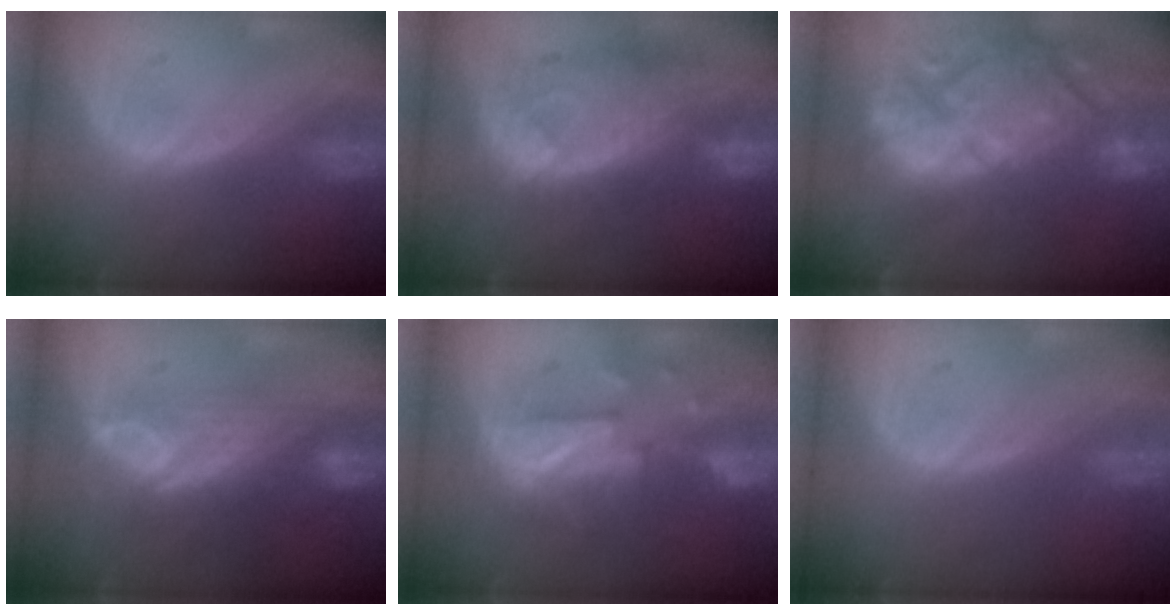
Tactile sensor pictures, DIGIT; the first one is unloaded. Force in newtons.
{"total": 10.7, "press": 9.7, "slide": 4.7}
{"total": 15.3, "press": 13.0, "slide": 8.1}
{"total": 7.8, "press": 6.9, "slide": 3.8}
{"total": 8.3, "press": 8.3, "slide": 0.6}
{"total": 0.0}